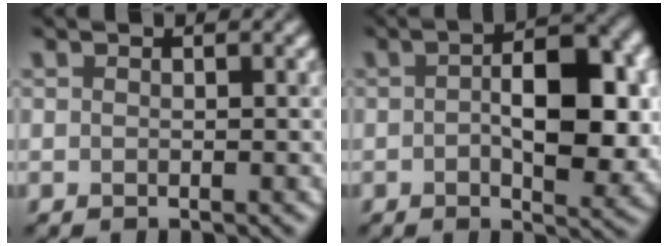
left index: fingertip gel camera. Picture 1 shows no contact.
{"total": 8.2, "force": [0.2, 3.8, 7.3], "torque": [-0.101, 0.003, -0.001]}